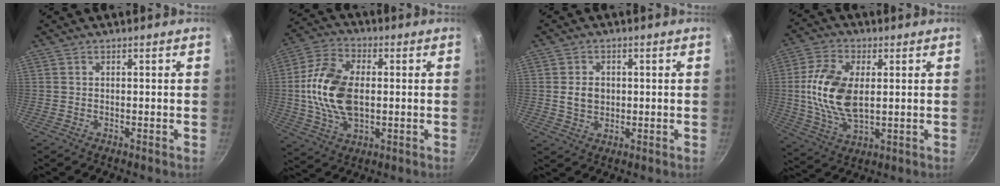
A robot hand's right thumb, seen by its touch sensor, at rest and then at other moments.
{"total": 15.2, "force": [0.3, 9.2, 12.0], "torque": [-0.218, 0.013, -0.002]}
{"total": 4.6, "force": [0.3, 3.6, 2.8], "torque": [-0.036, 0.002, 0.006]}
{"total": 14.0, "force": [1.3, 7.8, 11.5], "torque": [-0.219, 0.002, 0.025]}